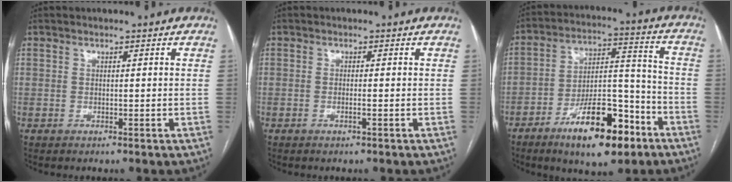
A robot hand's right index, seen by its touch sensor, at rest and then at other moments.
{"total": 1.0, "force": [-0.4, -0.1, 0.9], "torque": [-0.019, -0.001, -0.006]}
{"total": 15.7, "force": [-9.2, 4.9, 11.7], "torque": [-0.191, 0.014, -0.147]}